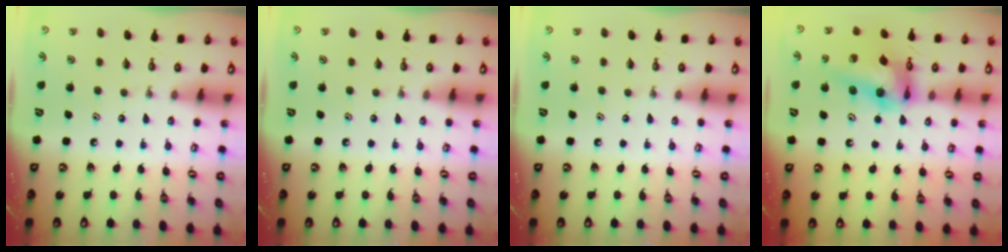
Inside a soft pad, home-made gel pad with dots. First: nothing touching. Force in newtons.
{"total": 0.0}
{"total": 0.0}
{"total": 16.8, "press": 16.7, "slide": 1.8}